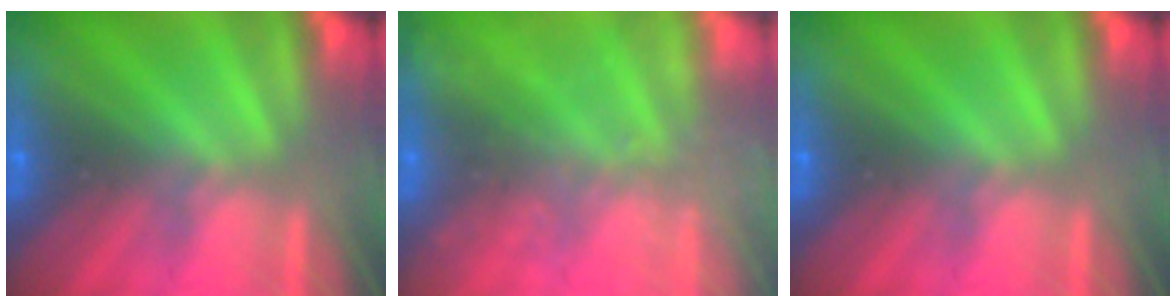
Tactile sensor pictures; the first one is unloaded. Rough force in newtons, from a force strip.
{"total": 2.4}
{"total": 0.0}